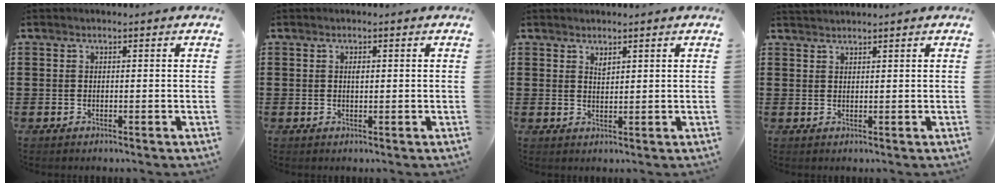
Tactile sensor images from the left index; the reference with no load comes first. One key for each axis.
{"total": 0.9, "fx": 0.2, "fy": 0.4, "fz": 0.7, "tx": -0.017, "ty": 0.000, "tz": 0.004}
{"total": 1.3, "fx": 1.2, "fy": 0.5, "fz": 0.4, "tx": -0.010, "ty": 0.002, "tz": 0.022}
{"total": 1.1, "fx": 1.1, "fy": -0.1, "fz": 0.1, "tx": -0.003, "ty": 0.000, "tz": 0.022}